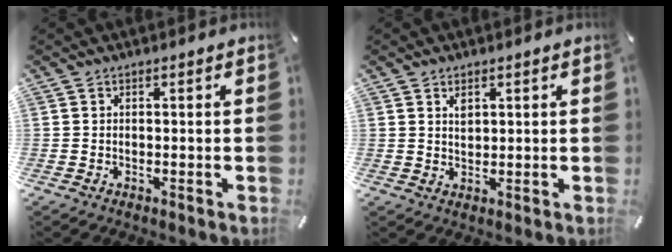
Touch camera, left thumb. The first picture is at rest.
{"total": 2.1, "force": [1.1, 1.4, 1.2], "torque": [-0.017, -0.003, 0.019]}